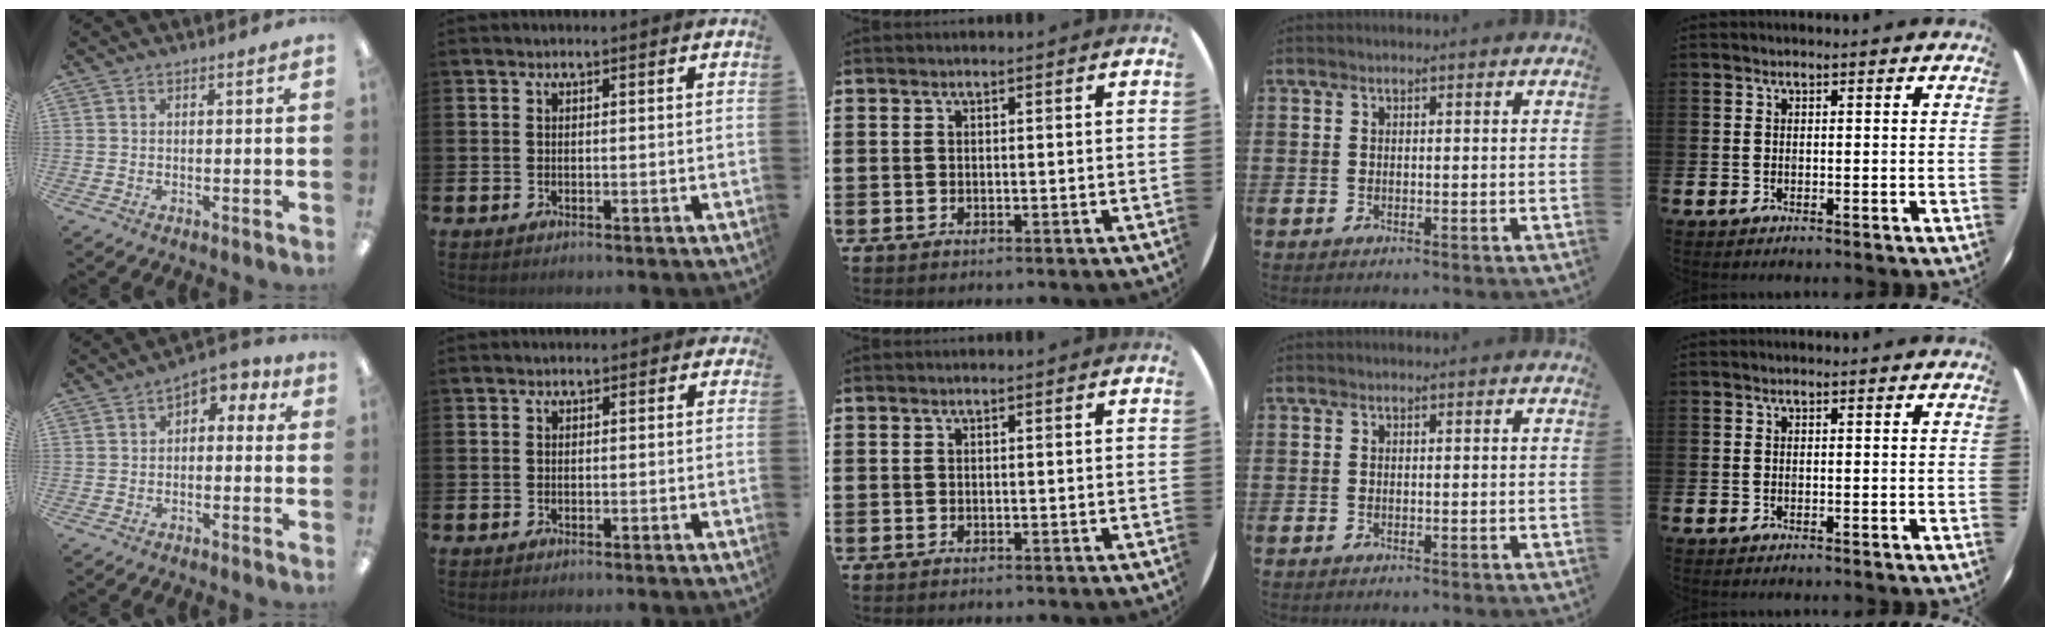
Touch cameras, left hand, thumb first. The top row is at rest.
{"thumb": {"total": 3.8, "force": [0.5, 2.7, 2.7], "torque": [-0.036, 0.000, 0.003]}, "index": {"total": 0.7, "force": [-0.1, 0.6, 0.3], "torque": [-0.002, 0.008, -0.005]}}